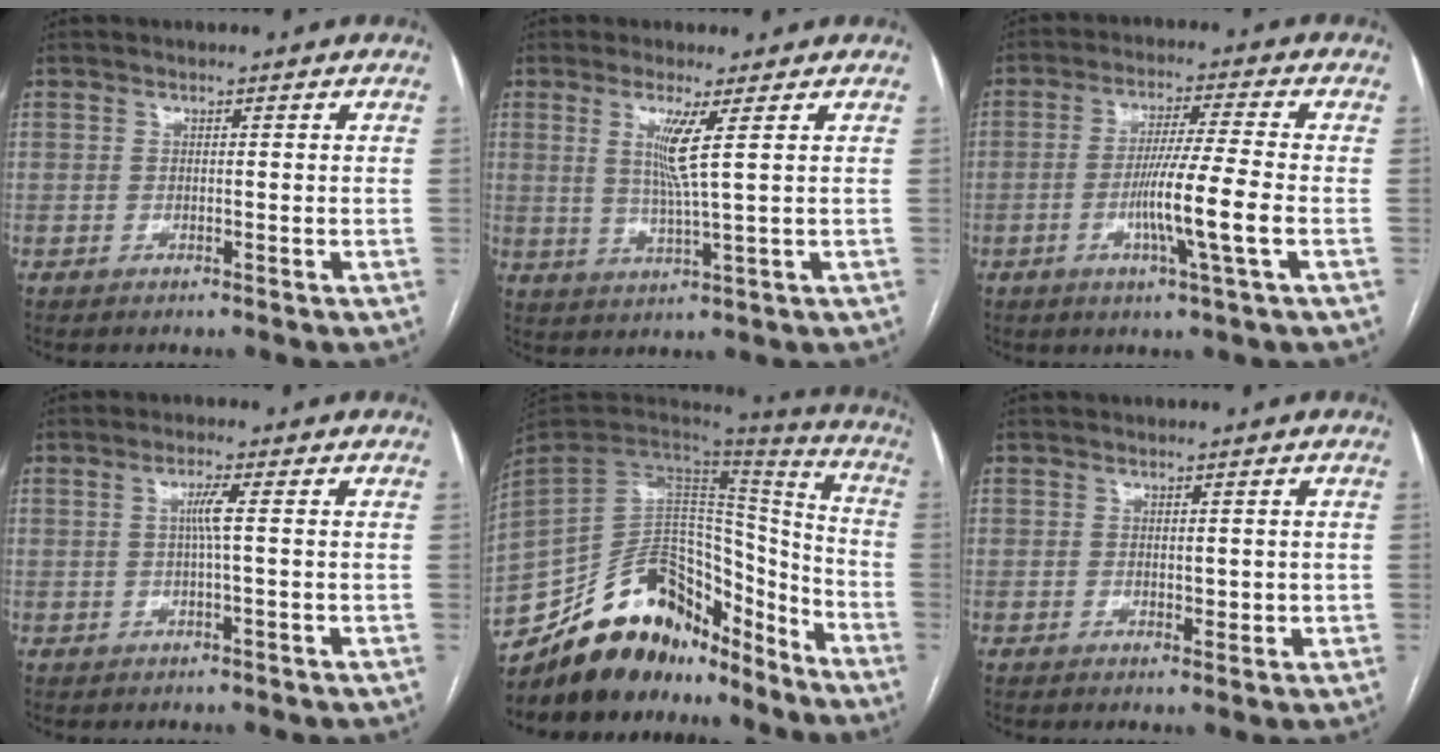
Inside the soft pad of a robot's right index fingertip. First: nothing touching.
{"total": 5.6, "force": [1.8, -1.0, 5.2], "torque": [-0.103, -0.011, 0.038]}
{"total": 9.3, "force": [-2.5, -1.0, 8.9], "torque": [-0.165, -0.011, -0.047]}
{"total": 2.7, "force": [0.3, -0.4, 2.7], "torque": [-0.051, 0.002, 0.004]}
{"total": 23.7, "force": [-18.9, 10.8, 9.5], "torque": [-0.212, 0.032, -0.303]}
{"total": 1.8, "force": [0.1, 1.0, 1.4], "torque": [-0.019, -0.002, 0.004]}